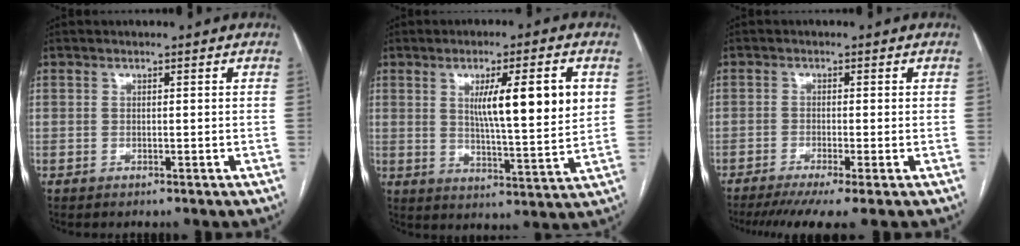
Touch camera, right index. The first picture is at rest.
{"total": 12.0, "force": [3.3, 1.0, 11.5], "torque": [-0.176, -0.006, 0.052]}
{"total": 6.8, "force": [-4.8, -0.1, 4.7], "torque": [-0.073, -0.013, -0.077]}